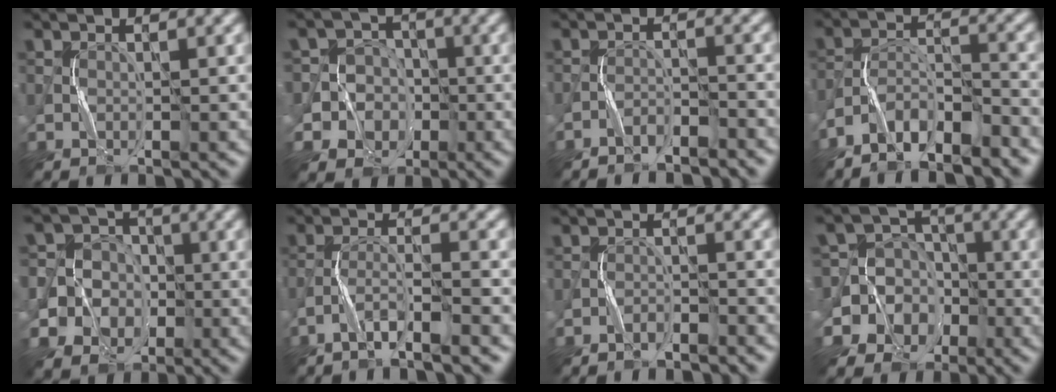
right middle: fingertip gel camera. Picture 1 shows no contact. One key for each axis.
{"total": 8.2, "fx": -2.7, "fy": 7.6, "fz": 1.4, "tx": -0.031, "ty": 0.007, "tz": -0.077}
{"total": 2.3, "fx": -2.1, "fy": 0.4, "fz": 0.6, "tx": -0.010, "ty": 0.003, "tz": -0.041}
{"total": 6.0, "fx": -5.0, "fy": 1.5, "fz": 2.8, "tx": -0.050, "ty": -0.002, "tz": -0.095}
{"total": 10.1, "fx": -2.2, "fy": 9.5, "fz": 2.5, "tx": -0.079, "ty": 0.013, "tz": -0.061}
{"total": 3.7, "fx": -2.8, "fy": 0.0, "fz": 2.5, "tx": -0.049, "ty": 0.003, "tz": -0.057}
{"total": 1.6, "fx": -1.5, "fy": 0.3, "fz": 0.5, "tx": -0.009, "ty": 0.005, "tz": -0.027}
{"total": 11.0, "fx": -3.4, "fy": 10.2, "fz": 2.4, "tx": -0.073, "ty": 0.013, "tz": -0.085}